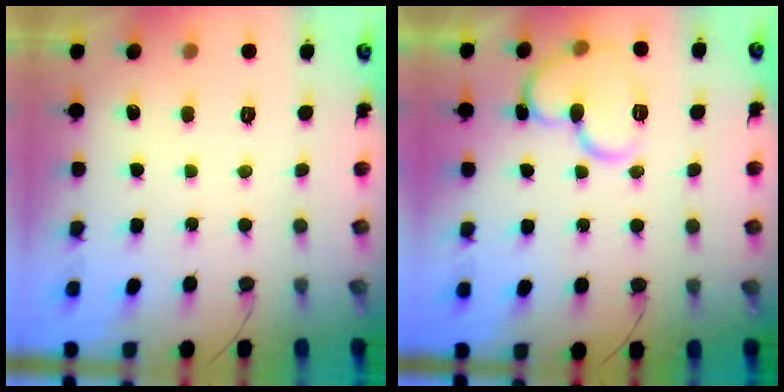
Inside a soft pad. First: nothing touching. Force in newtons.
{"total": 11.9, "press": 11.8, "slide": 1.9}